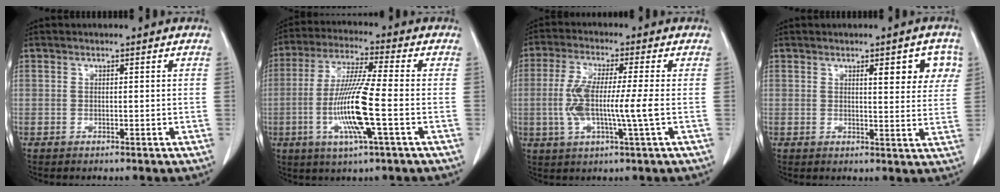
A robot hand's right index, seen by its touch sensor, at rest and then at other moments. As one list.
[{"total": 12.1, "force": [-2.9, 0.0, 11.8], "torque": [-0.237, -0.012, -0.059]}, {"total": 8.8, "force": [-1.0, 0.3, 8.8], "torque": [-0.180, -0.001, -0.021]}, {"total": 6.5, "force": [2.8, 1.7, 5.5], "torque": [-0.060, 0.001, 0.032]}]